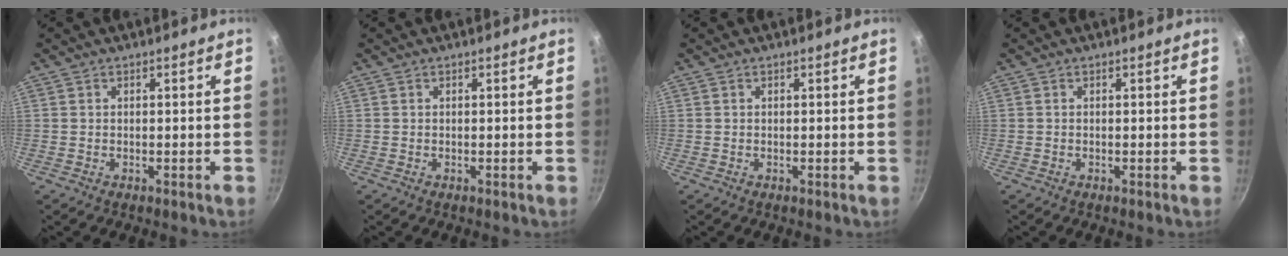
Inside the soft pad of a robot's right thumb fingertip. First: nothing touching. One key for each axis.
{"total": 0.0}
{"total": 0.0}
{"total": 0.0}